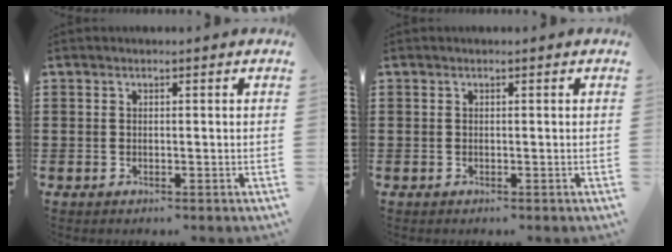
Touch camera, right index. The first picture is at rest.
{"total": 0.0}